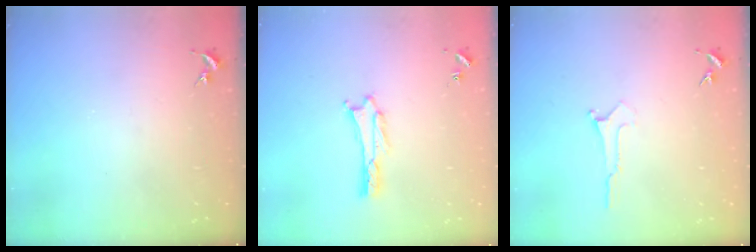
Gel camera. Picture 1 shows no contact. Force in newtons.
{"total": 1.8, "press": 1.8, "slide": 0.2}
{"total": 0.0}